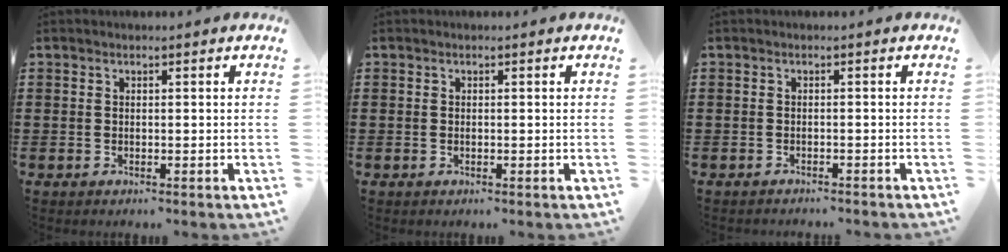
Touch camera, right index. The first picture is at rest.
{"total": 0.0}
{"total": 0.8, "force": [-0.8, 0.1, 0.1], "torque": [-0.004, 0.000, -0.016]}